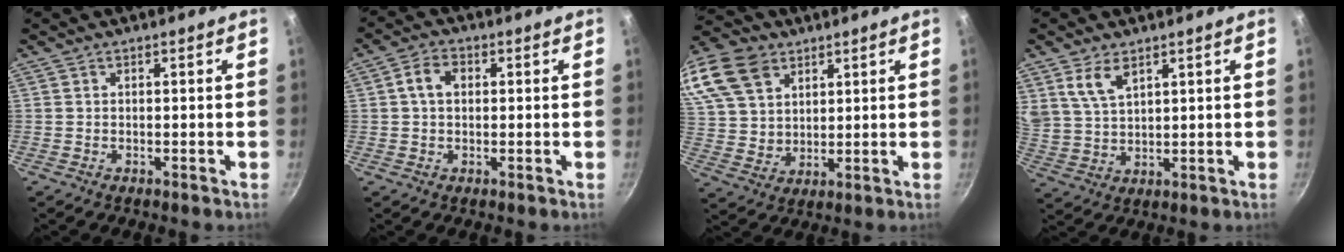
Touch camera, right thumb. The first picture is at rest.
{"total": 4.8, "force": [0.7, 3.5, 3.2], "torque": [-0.044, 0.012, 0.005]}
{"total": 20.4, "force": [10.7, 14.3, 9.9], "torque": [-0.216, 0.003, 0.209]}
{"total": 6.8, "force": [3.8, 3.7, 4.2], "torque": [-0.073, -0.021, 0.084]}